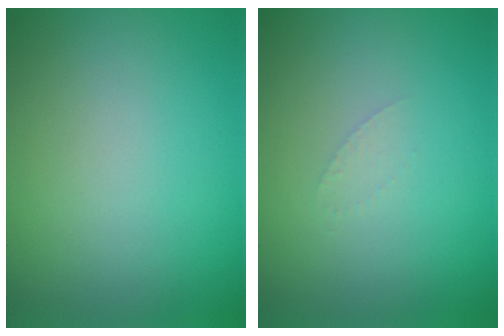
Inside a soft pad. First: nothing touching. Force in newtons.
{"total": 0.7, "press": 0.7, "slide": 0.1}